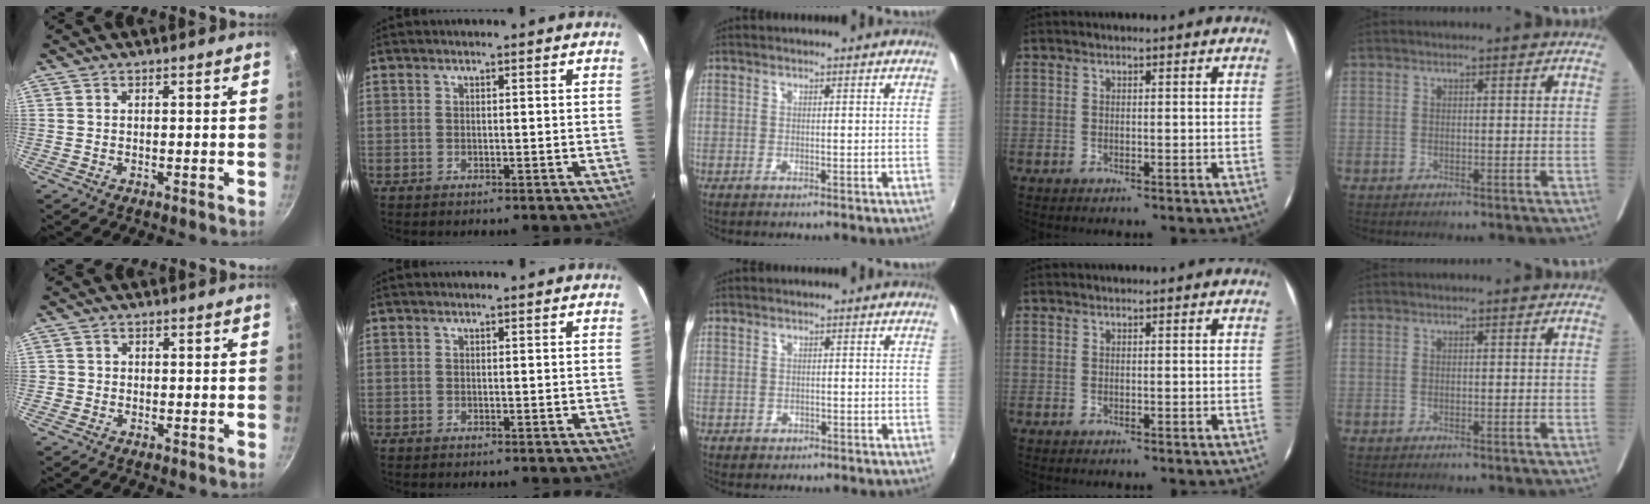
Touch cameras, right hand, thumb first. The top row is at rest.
{"thumb": {"total": 1.3, "force": [-0.4, 1.2, 0.2], "torque": [0.000, 0.004, -0.009]}, "middle": {"total": 1.5, "force": [-0.6, 1.2, 0.4], "torque": [-0.009, -0.004, -0.007]}}